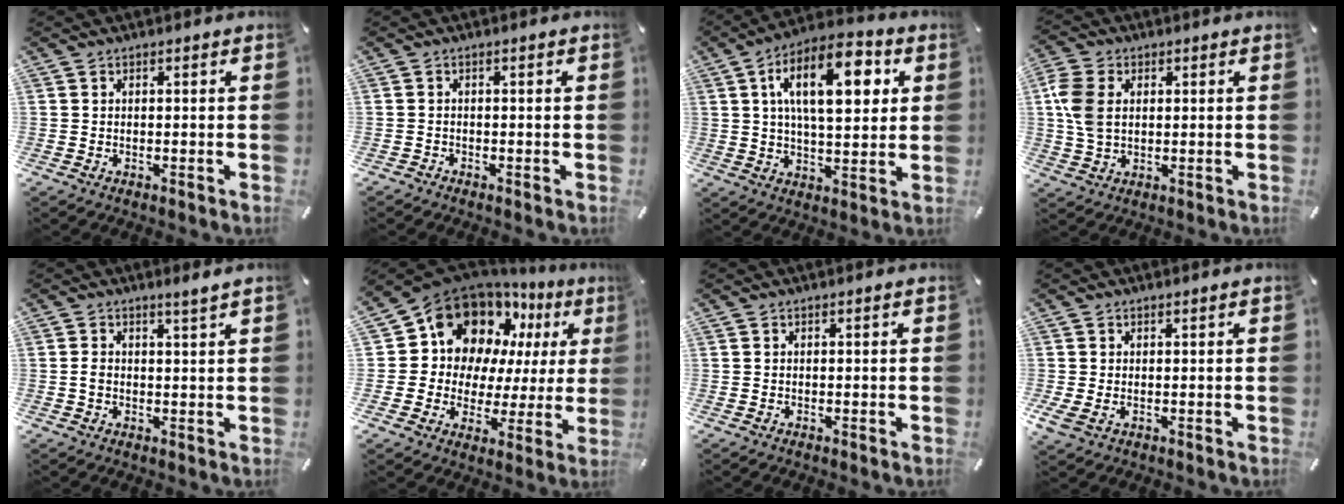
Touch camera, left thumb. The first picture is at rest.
{"total": 0.8, "force": [-0.6, 0.4, 0.1], "torque": [-0.003, 0.002, -0.015]}
{"total": 17.0, "force": [5.6, 8.2, 13.8], "torque": [-0.218, -0.001, 0.088]}
{"total": 7.6, "force": [1.5, 5.6, 4.9], "torque": [-0.126, 0.004, 0.025]}
{"total": 2.0, "force": [0.9, 0.5, 1.8], "torque": [-0.036, 0.000, 0.015]}
{"total": 15.1, "force": [9.1, 11.1, 4.7], "torque": [-0.088, -0.081, 0.166]}
{"total": 0.0}
{"total": 2.2, "force": [0.5, 1.3, 1.7], "torque": [-0.032, -0.004, 0.008]}